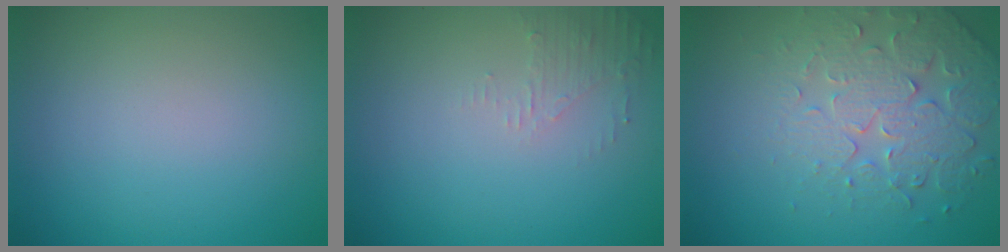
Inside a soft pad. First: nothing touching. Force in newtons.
{"total": 1.6, "press": 1.5, "slide": 0.4}
{"total": 4.2, "press": 4.0, "slide": 1.3}